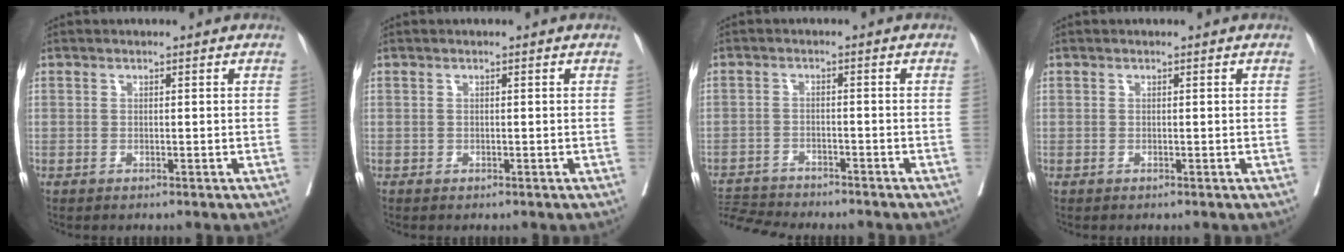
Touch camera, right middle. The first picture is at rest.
{"total": 0.0}
{"total": 7.4, "force": [-7.3, 0.4, 1.0], "torque": [-0.014, 0.000, -0.121]}
{"total": 0.0}